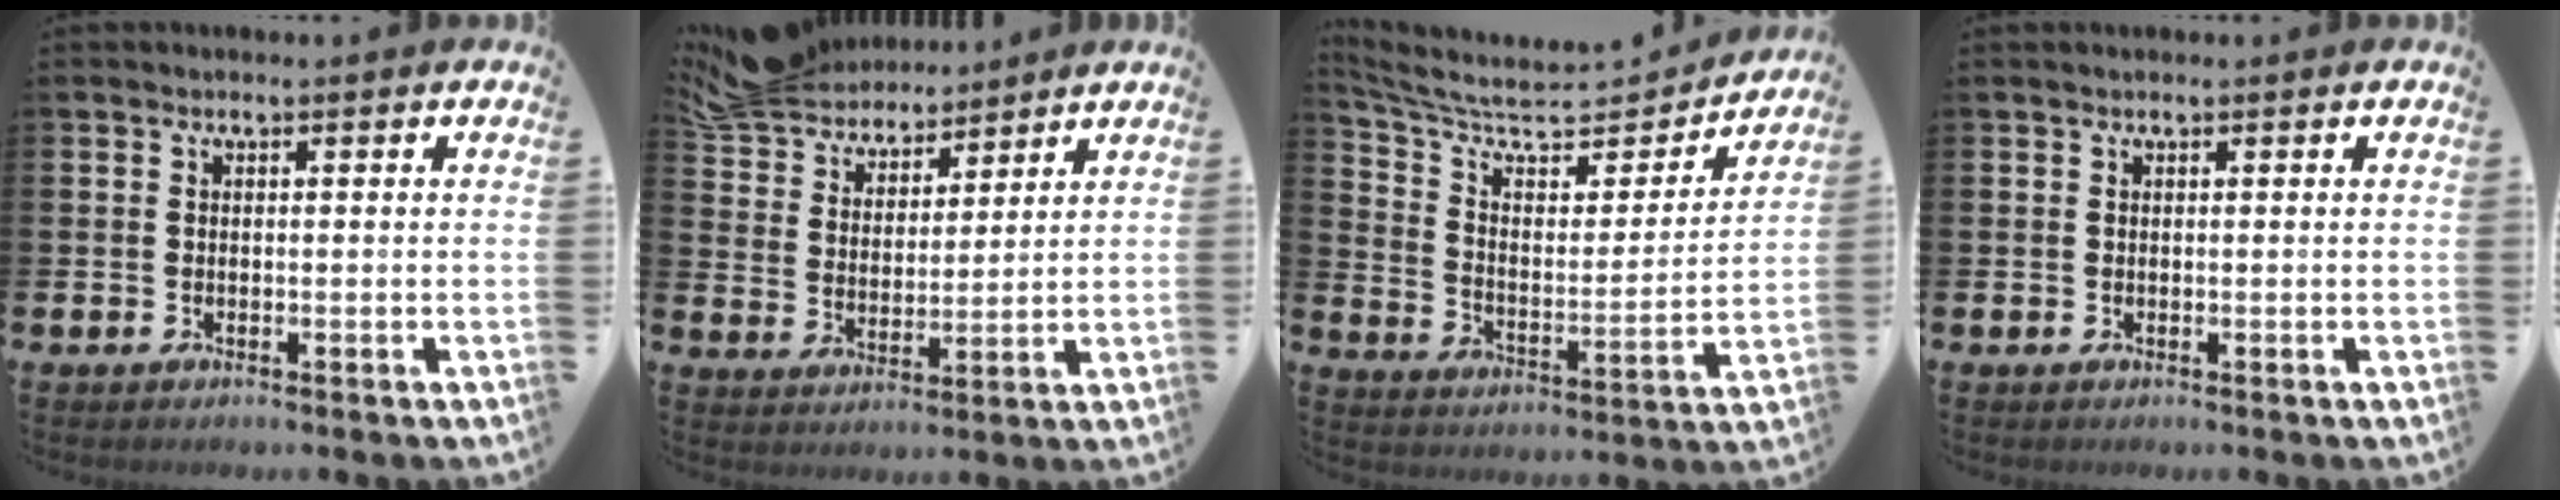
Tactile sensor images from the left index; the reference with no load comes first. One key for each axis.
{"total": 7.1, "fx": 6.8, "fy": 2.1, "fz": 0.4, "tx": -0.047, "ty": -0.038, "tz": 0.124}
{"total": 7.6, "fx": 6.4, "fy": 2.8, "fz": 3.1, "tx": -0.087, "ty": -0.052, "tz": 0.103}
{"total": 0.0}